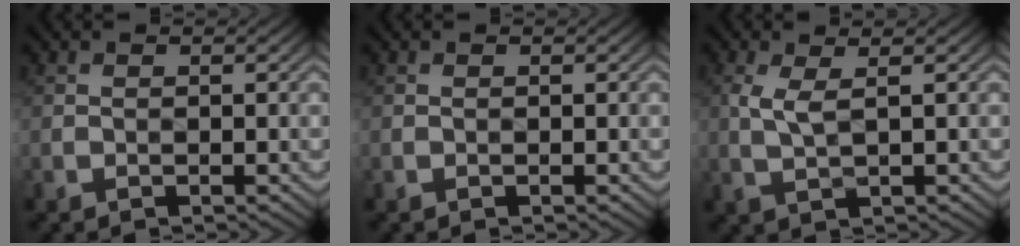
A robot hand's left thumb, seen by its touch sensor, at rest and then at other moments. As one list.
[{"total": 0.0}, {"total": 3.3, "force": [0.9, 1.0, 3.0], "torque": [-0.078, 0.002, 0.019]}]